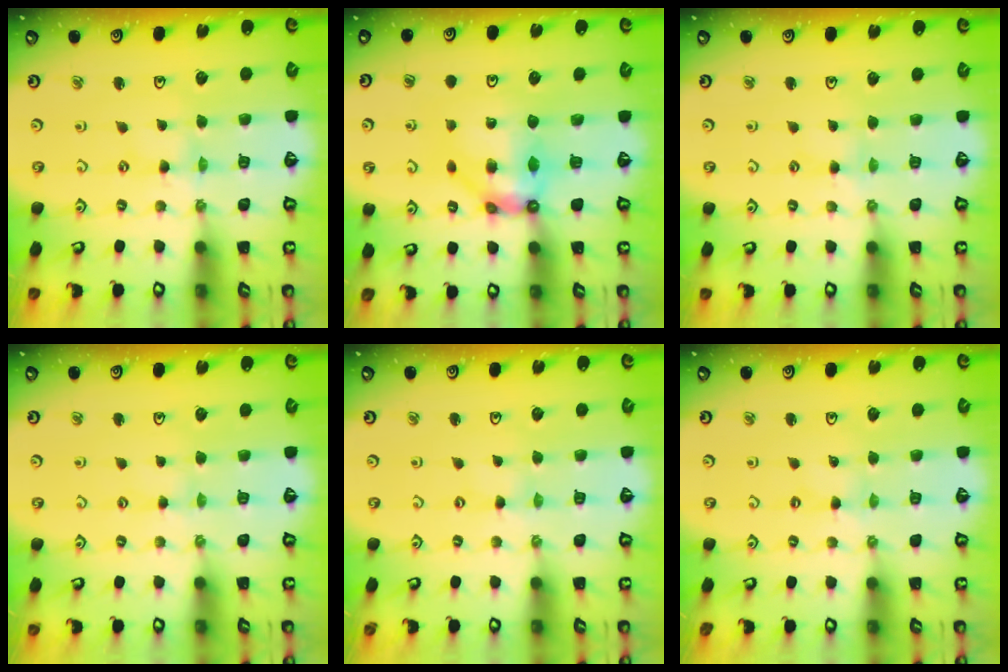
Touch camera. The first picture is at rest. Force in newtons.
{"total": 8.9, "press": 8.9, "slide": 0.6}
{"total": 2.3, "press": 2.3, "slide": 0.4}
{"total": 2.0, "press": 1.9, "slide": 0.4}
{"total": 0.0}
{"total": 0.0}